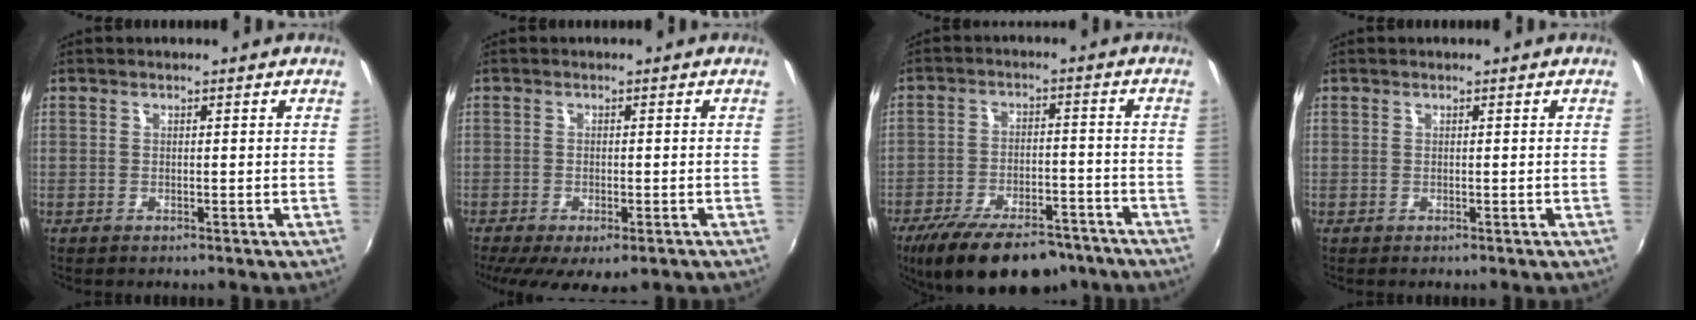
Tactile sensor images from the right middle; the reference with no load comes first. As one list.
[{"total": 9.4, "force": [-5.9, 3.3, 6.6], "torque": [-0.135, -0.042, -0.086]}, {"total": 18.7, "force": [-14.1, 7.1, 9.9], "torque": [-0.191, -0.022, -0.207]}, {"total": 0.0}]